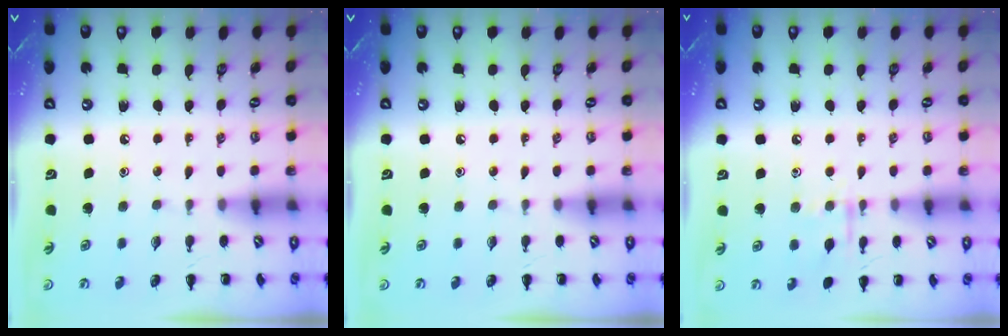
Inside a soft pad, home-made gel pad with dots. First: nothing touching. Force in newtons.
{"total": 0.0}
{"total": 7.4, "press": 7.3, "slide": 0.8}